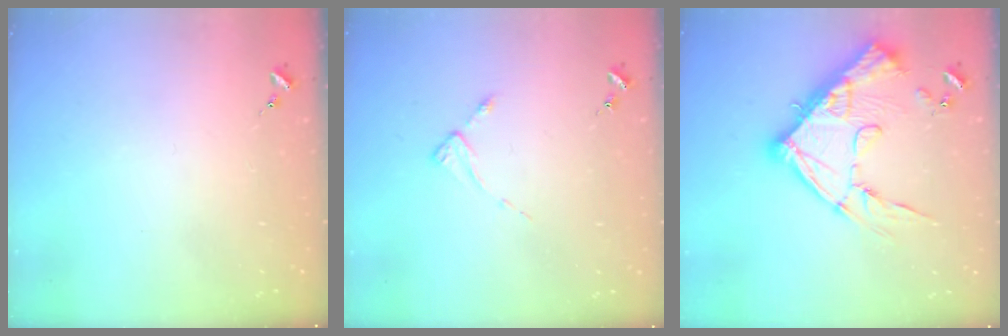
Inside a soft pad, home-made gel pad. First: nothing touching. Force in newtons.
{"total": 2.6, "press": 2.6, "slide": 0.3}
{"total": 20.7, "press": 20.6, "slide": 2.2}